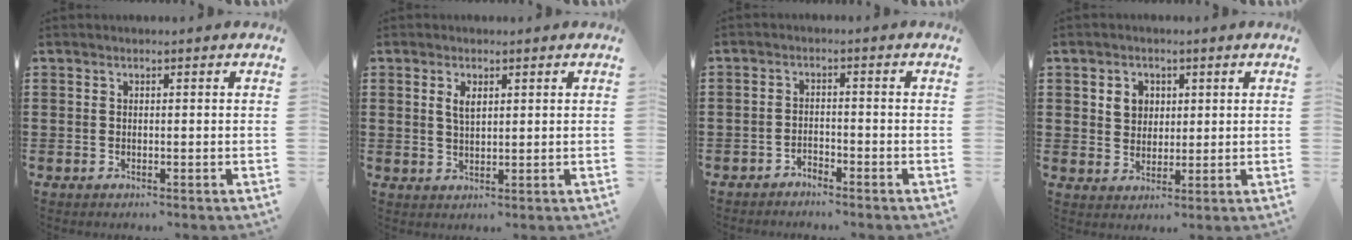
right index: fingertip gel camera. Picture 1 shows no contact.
{"total": 2.4, "force": [1.0, 1.1, 1.9], "torque": [-0.041, 0.005, 0.017]}
{"total": 1.9, "force": [-1.9, 0.3, -0.1], "torque": [-0.007, 0.004, -0.041]}
{"total": 3.6, "force": [1.2, 3.1, 1.2], "torque": [-0.036, 0.013, 0.020]}